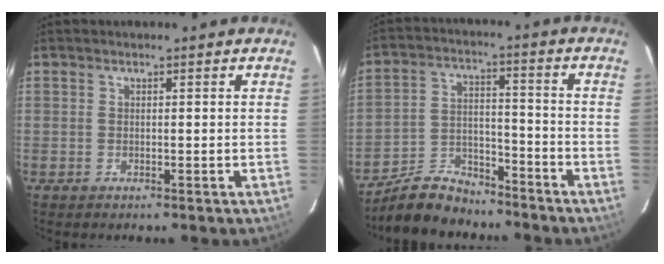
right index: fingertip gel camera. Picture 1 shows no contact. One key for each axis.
{"total": 10.9, "fx": -9.5, "fy": 4.3, "fz": 3.1, "tx": -0.083, "ty": 0.018, "tz": -0.163}